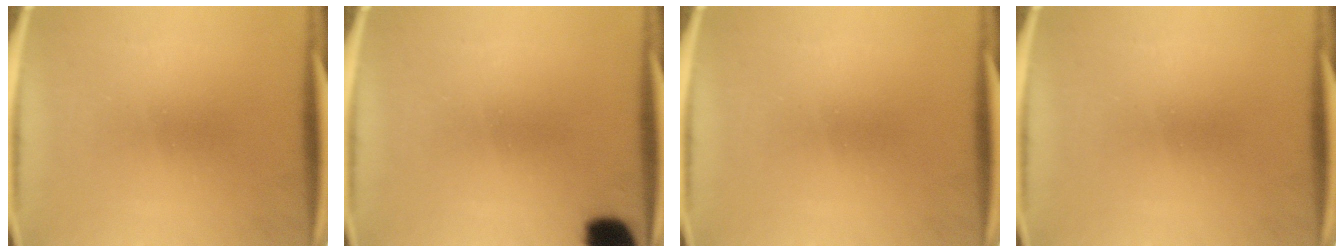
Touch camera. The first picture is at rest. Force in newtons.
{"total": 7.2}
{"total": 0.0}
{"total": 0.0}